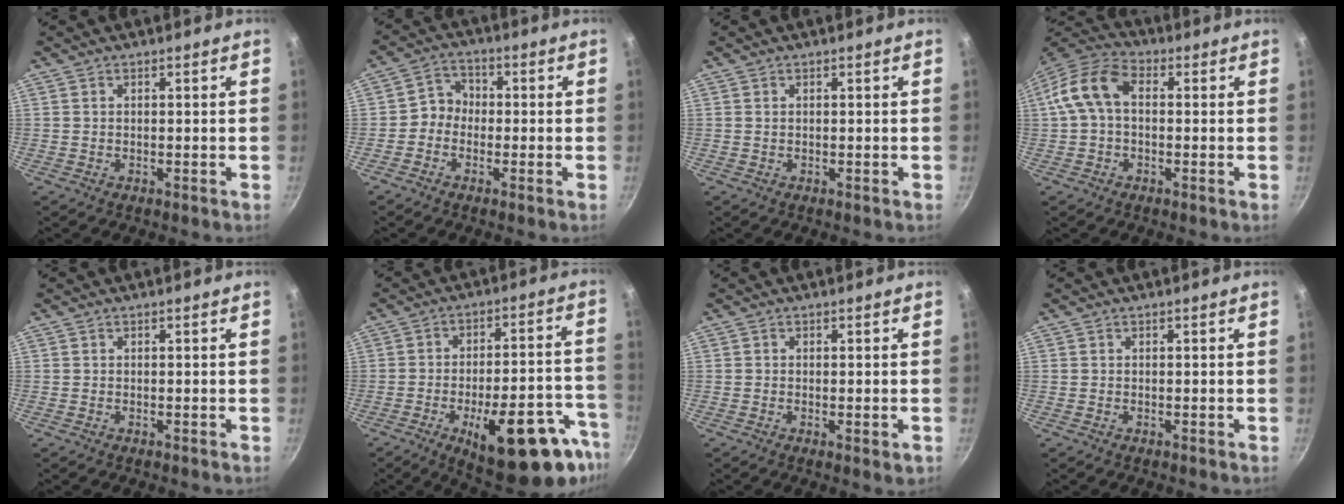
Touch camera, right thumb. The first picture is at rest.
{"total": 4.9, "force": [-1.2, 4.2, 2.3], "torque": [-0.015, 0.022, -0.038]}
{"total": 0.0}
{"total": 10.8, "force": [0.9, 6.9, 8.3], "torque": [-0.164, 0.033, 0.007]}
{"total": 0.0}
{"total": 22.0, "force": [-11.0, 7.0, 17.7], "torque": [-0.190, 0.063, -0.144]}
{"total": 2.0, "force": [-0.5, 0.6, 1.9], "torque": [-0.030, -0.007, -0.005]}
{"total": 0.0}